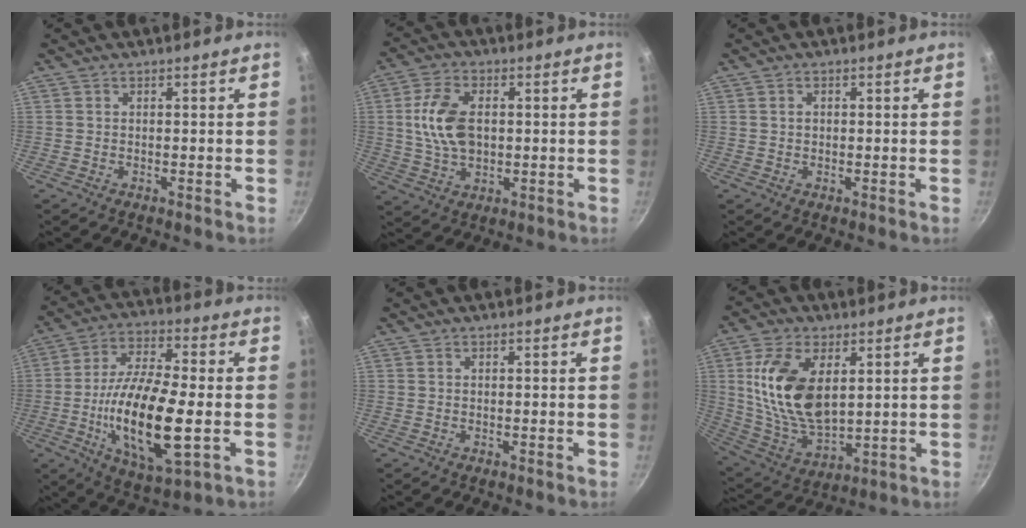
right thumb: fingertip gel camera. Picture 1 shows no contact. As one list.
[{"total": 10.7, "force": [1.1, 6.7, 8.3], "torque": [-0.148, 0.005, 0.020]}, {"total": 1.3, "force": [0.2, 1.0, 0.7], "torque": [-0.010, 0.006, 0.004]}, {"total": 20.0, "force": [-3.6, 7.2, 18.3], "torque": [-0.346, 0.009, -0.069]}, {"total": 0.0}, {"total": 17.3, "force": [4.1, 9.7, 13.7], "torque": [-0.250, -0.023, 0.092]}]